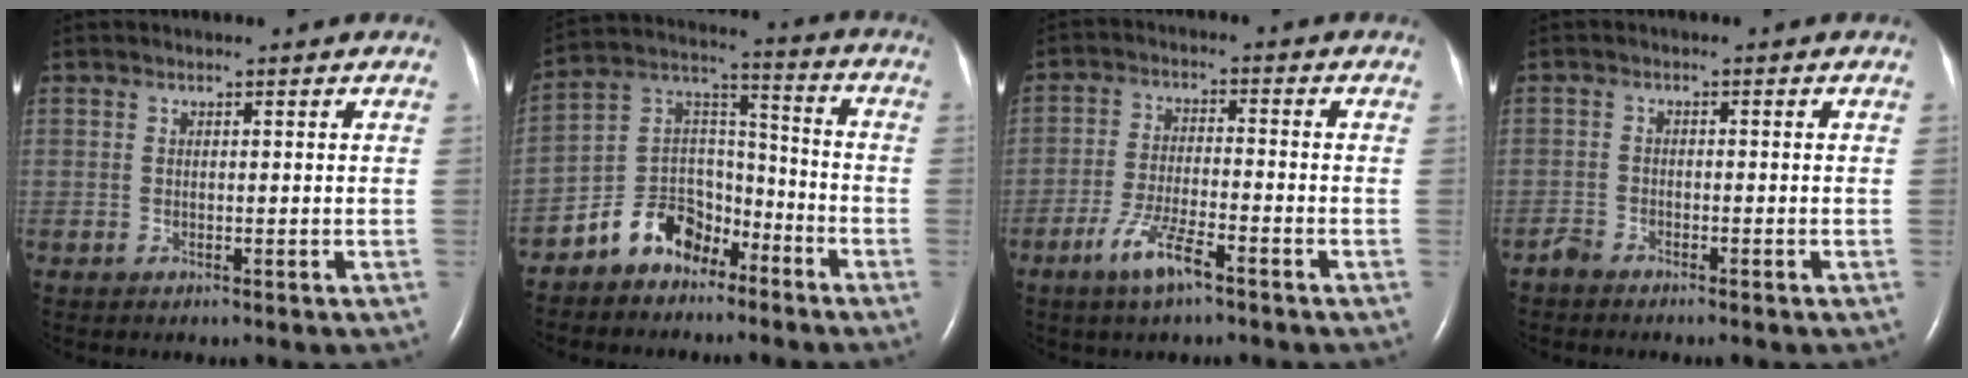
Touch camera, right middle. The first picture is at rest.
{"total": 9.8, "force": [-6.9, 6.1, 3.2], "torque": [-0.066, 0.045, -0.129]}
{"total": 6.5, "force": [-4.2, 1.0, 4.9], "torque": [-0.107, -0.007, -0.078]}
{"total": 1.9, "force": [-1.8, 0.3, 0.6], "torque": [-0.015, -0.002, -0.032]}